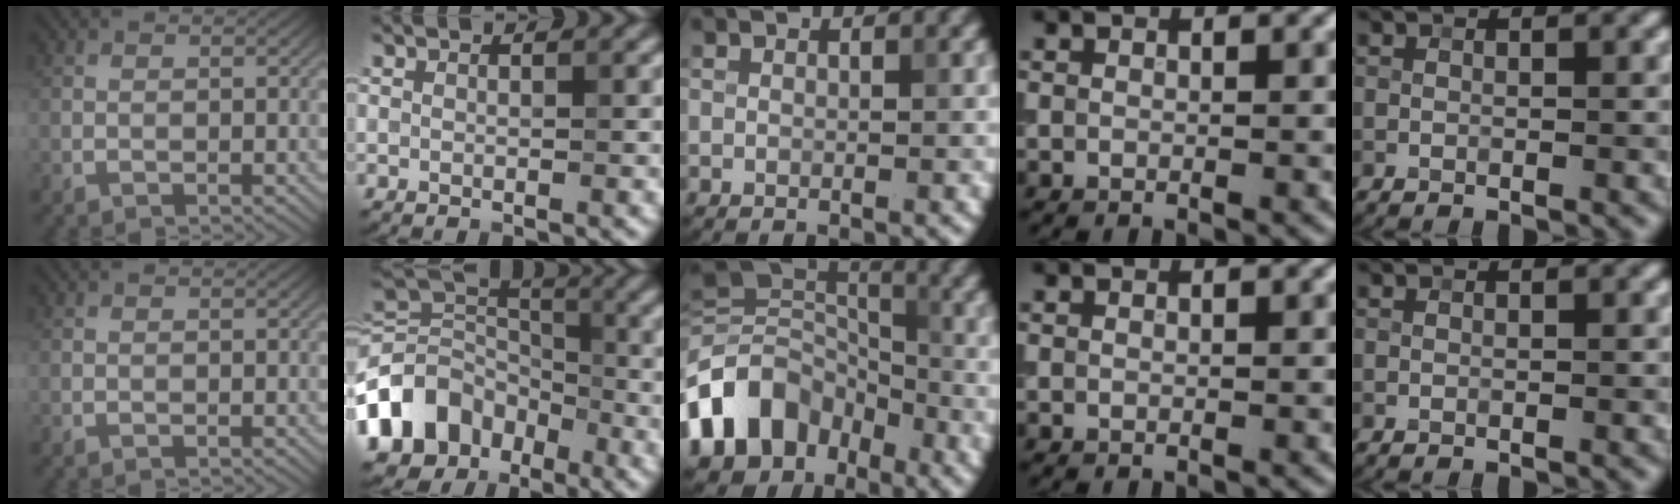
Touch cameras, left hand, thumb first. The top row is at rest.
{"index": {"total": 10.1, "force": [-4.8, 7.4, 5.0], "torque": [-0.111, 0.002, -0.104]}, "middle": {"total": 10.4, "force": [-4.6, 7.9, 5.0], "torque": [-0.097, 0.001, -0.098]}}